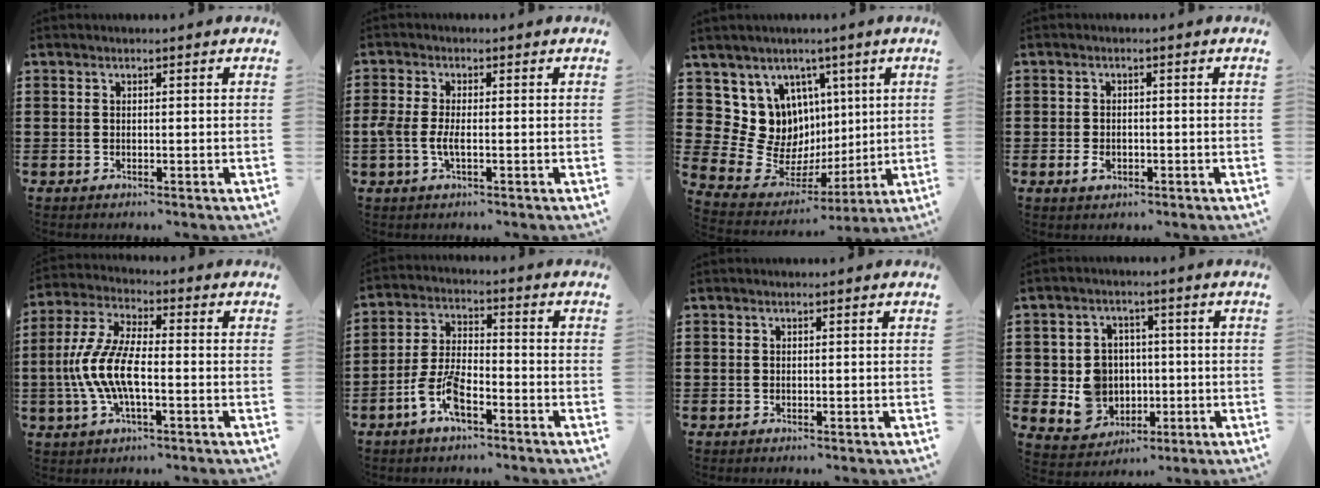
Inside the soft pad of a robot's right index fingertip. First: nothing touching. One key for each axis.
{"total": 3.4, "fx": -0.8, "fy": 1.2, "fz": 3.1, "tx": -0.068, "ty": -0.001, "tz": -0.018}
{"total": 11.3, "fx": 2.8, "fy": 10.8, "fz": 2.1, "tx": -0.069, "ty": -0.043, "tz": 0.064}
{"total": 1.9, "fx": -0.7, "fy": 1.2, "fz": 1.3, "tx": -0.032, "ty": -0.001, "tz": -0.016}
{"total": 9.3, "fx": -2.2, "fy": 3.3, "fz": 8.4, "tx": -0.205, "ty": -0.016, "tz": -0.050}
{"total": 7.2, "fx": -4.1, "fy": 2.7, "fz": 5.4, "tx": -0.136, "ty": -0.006, "tz": -0.083}
{"total": 0.0}
{"total": 6.9, "fx": -0.2, "fy": 6.5, "fz": 2.5, "tx": -0.084, "ty": 0.009, "tz": 0.003}